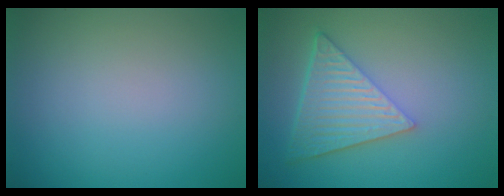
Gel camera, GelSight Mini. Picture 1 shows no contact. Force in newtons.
{"total": 6.5, "press": 4.6, "slide": 4.6}